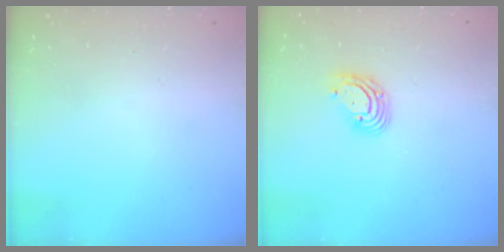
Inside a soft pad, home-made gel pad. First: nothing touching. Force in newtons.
{"total": 7.5, "press": 7.3, "slide": 1.3}